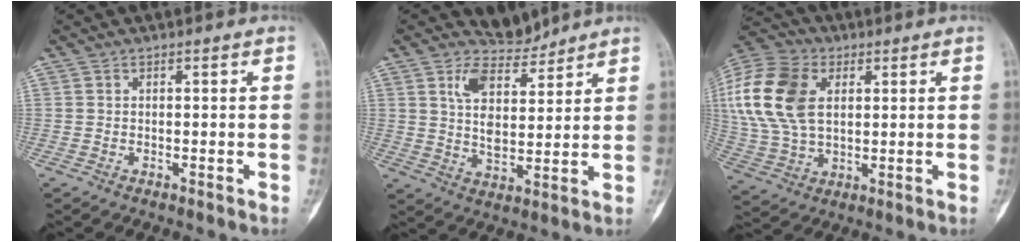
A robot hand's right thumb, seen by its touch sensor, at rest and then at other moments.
{"total": 7.3, "force": [6.1, 3.2, 2.5], "torque": [-0.032, -0.050, 0.123]}
{"total": 18.8, "force": [4.6, 12.4, 13.4], "torque": [-0.286, 0.004, 0.085]}